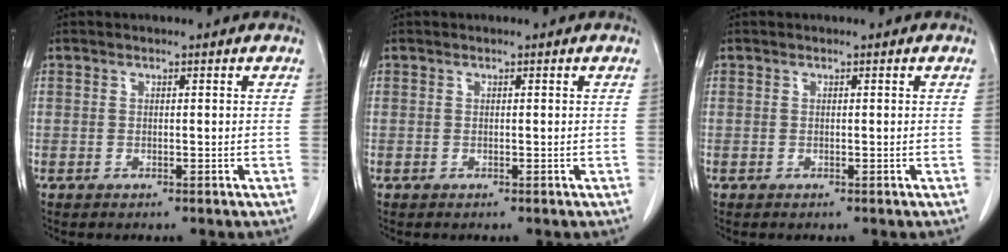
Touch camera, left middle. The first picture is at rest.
{"total": 0.0}
{"total": 0.0}